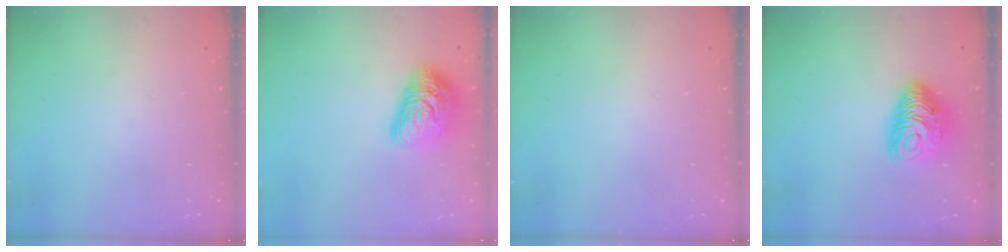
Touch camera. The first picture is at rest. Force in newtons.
{"total": 15.6, "press": 15.6, "slide": 0.7}
{"total": 0.0}
{"total": 10.6, "press": 10.5, "slide": 1.2}